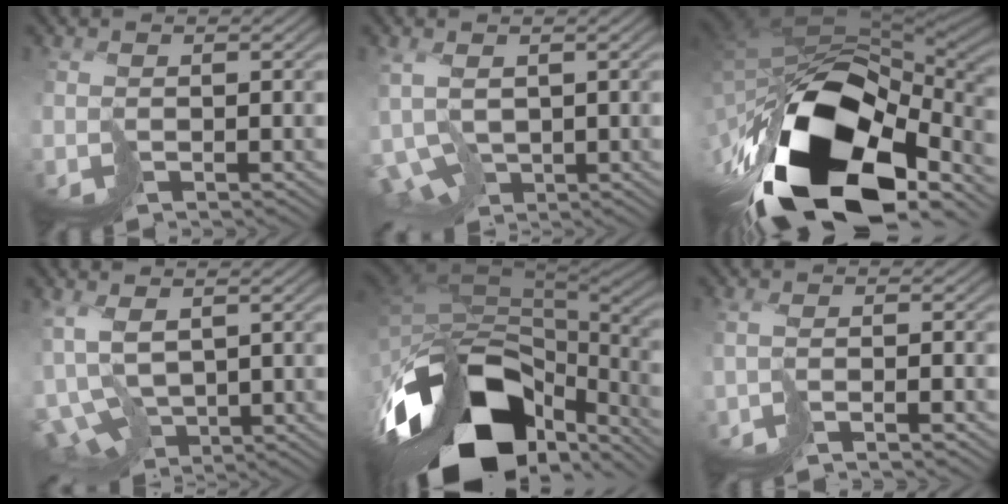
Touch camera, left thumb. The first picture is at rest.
{"total": 6.0, "force": [-0.9, 3.8, 4.5], "torque": [-0.114, -0.013, -0.008]}
{"total": 19.8, "force": [-9.2, 10.5, 14.0], "torque": [-0.289, -0.033, -0.133]}
{"total": 9.0, "force": [-1.7, 5.1, 7.2], "torque": [-0.180, -0.028, -0.018]}
{"total": 18.1, "force": [-10.1, 8.9, 12.0], "torque": [-0.252, -0.012, -0.141]}
{"total": 2.5, "force": [-2.1, -0.7, 1.2], "torque": [-0.016, 0.004, -0.040]}